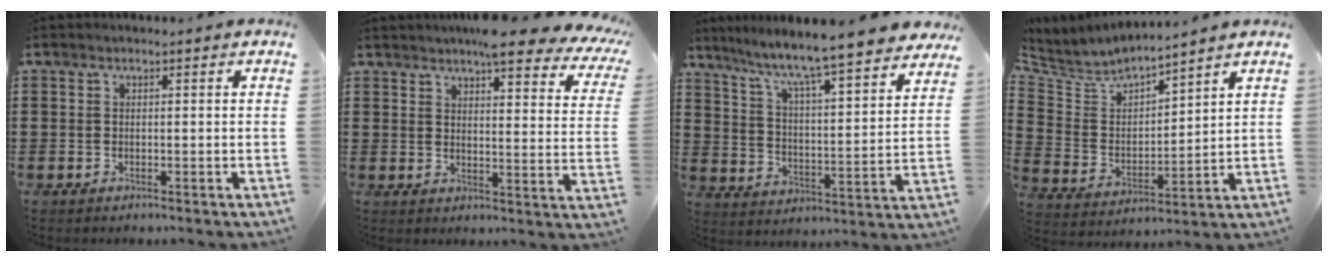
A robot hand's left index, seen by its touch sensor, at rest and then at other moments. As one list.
[{"total": 7.3, "force": [6.2, 0.9, 3.7], "torque": [-0.068, -0.026, 0.104]}, {"total": 7.2, "force": [6.5, -0.5, 3.1], "torque": [-0.089, -0.056, 0.103]}, {"total": 4.8, "force": [4.5, 1.3, 0.8], "torque": [-0.049, -0.033, 0.071]}]